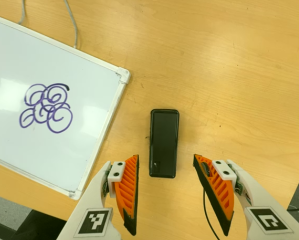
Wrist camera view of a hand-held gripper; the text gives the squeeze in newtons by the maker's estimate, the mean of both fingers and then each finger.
{"total": 0.0}